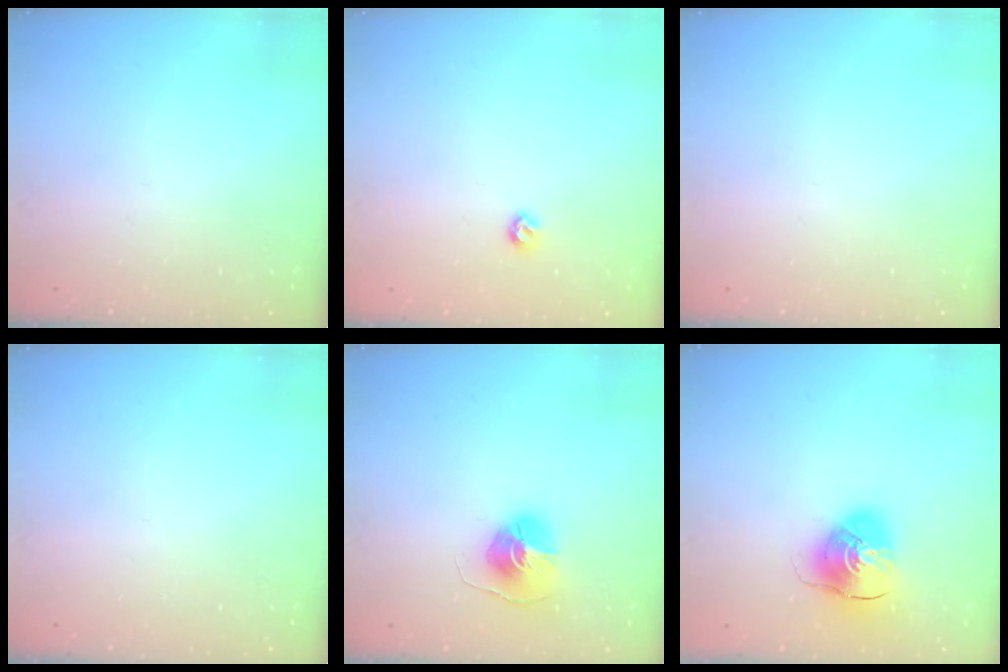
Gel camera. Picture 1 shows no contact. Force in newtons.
{"total": 5.3, "press": 5.3, "slide": 0.7}
{"total": 0.0}
{"total": 0.0}
{"total": 9.2, "press": 9.2, "slide": 0.4}
{"total": 9.4, "press": 9.3, "slide": 1.3}